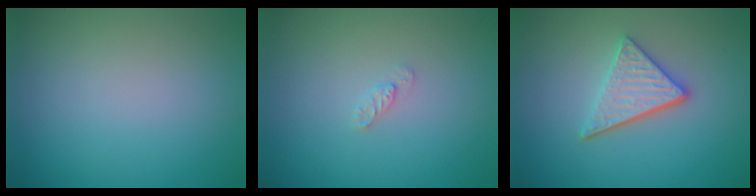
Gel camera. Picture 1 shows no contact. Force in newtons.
{"total": 0.9, "press": 0.8, "slide": 0.2}
{"total": 3.5, "press": 3.0, "slide": 1.9}